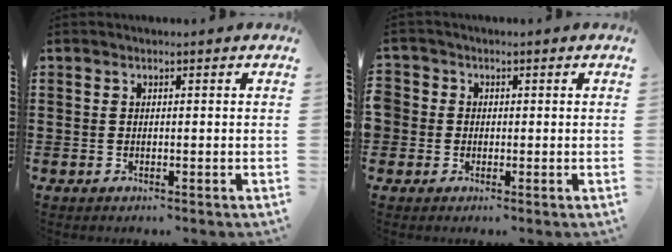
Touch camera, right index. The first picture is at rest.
{"total": 1.6, "force": [-0.3, 1.5, 0.0], "torque": [-0.009, 0.007, -0.009]}